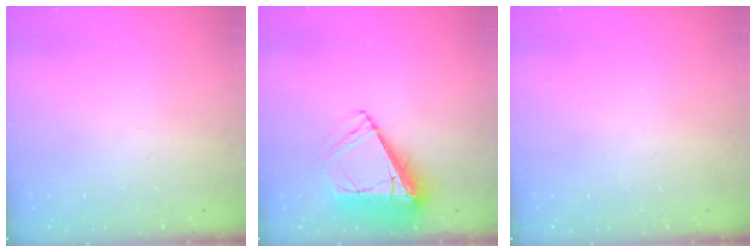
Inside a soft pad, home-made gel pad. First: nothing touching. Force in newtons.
{"total": 11.2, "press": 11.1, "slide": 1.4}
{"total": 0.0}